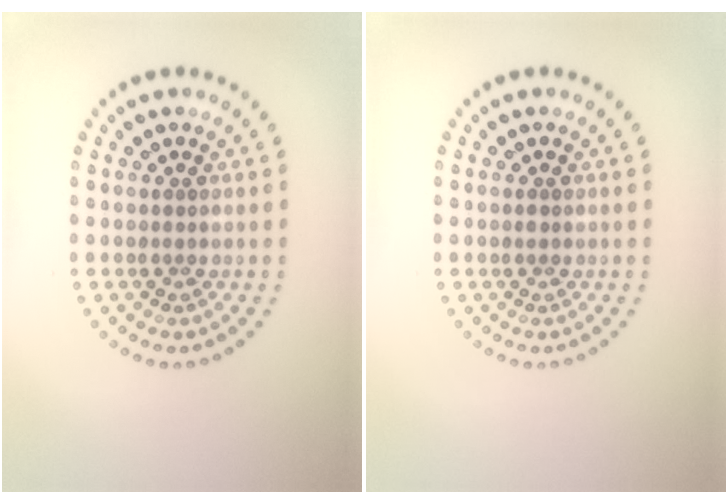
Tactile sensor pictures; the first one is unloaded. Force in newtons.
{"total": 0.5, "press": 0.5, "slide": 0.1}